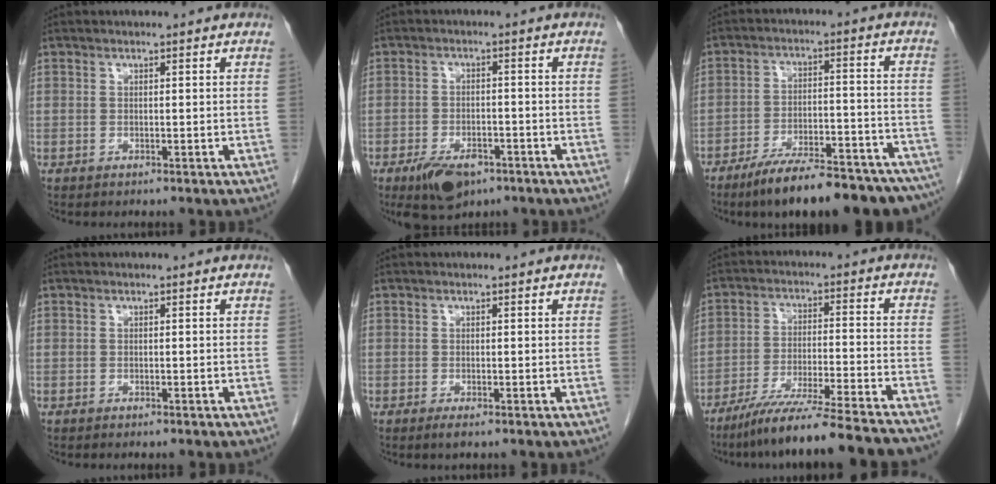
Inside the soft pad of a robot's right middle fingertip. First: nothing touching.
{"total": 6.8, "force": [-4.2, 3.2, 4.3], "torque": [-0.078, -0.005, -0.064]}
{"total": 21.0, "force": [-17.0, 4.1, 11.7], "torque": [-0.112, 0.018, -0.242]}
{"total": 0.0}
{"total": 0.8, "force": [-0.5, 0.0, 0.7], "torque": [-0.013, -0.003, -0.008]}
{"total": 19.7, "force": [-17.2, -0.5, 9.5], "torque": [-0.125, -0.036, -0.261]}